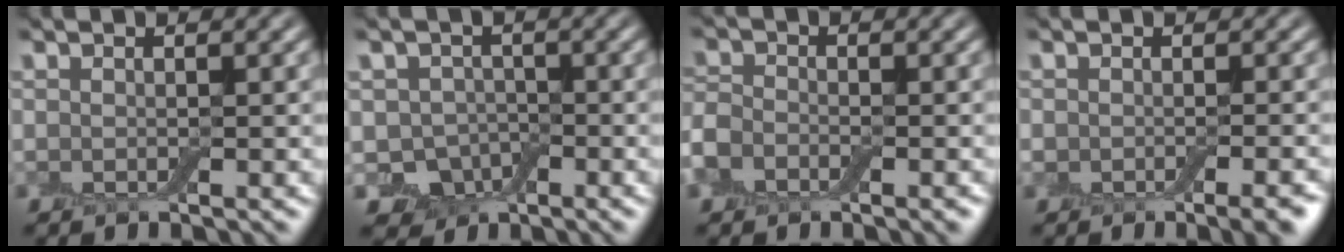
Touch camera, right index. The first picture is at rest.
{"total": 3.4, "force": [-1.1, 2.9, 1.2], "torque": [-0.012, -0.007, -0.021]}
{"total": 3.7, "force": [-1.9, 2.4, 2.0], "torque": [-0.032, 0.002, -0.042]}
{"total": 4.1, "force": [-2.4, 1.6, 2.8], "torque": [-0.032, -0.008, -0.022]}